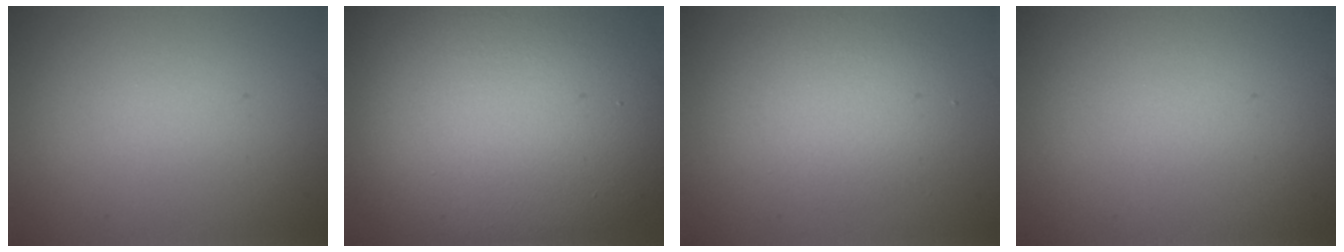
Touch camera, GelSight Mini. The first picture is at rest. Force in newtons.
{"total": 16.3, "press": 16.3, "slide": 0.7}
{"total": 3.6, "press": 3.6, "slide": 0.2}
{"total": 0.0}